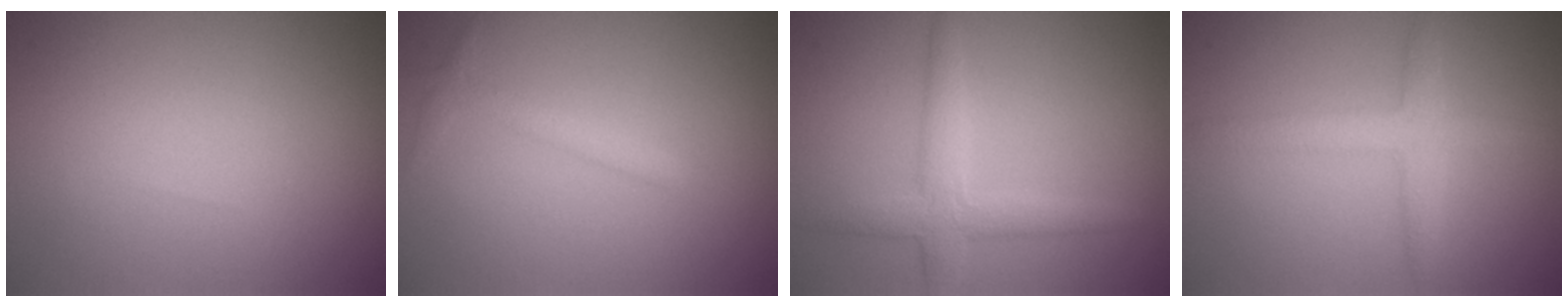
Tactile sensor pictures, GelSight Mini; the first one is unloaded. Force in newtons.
{"total": 1.4, "press": 1.4, "slide": 0.1}
{"total": 3.0, "press": 3.0, "slide": 0.1}
{"total": 2.7, "press": 2.7, "slide": 0.2}